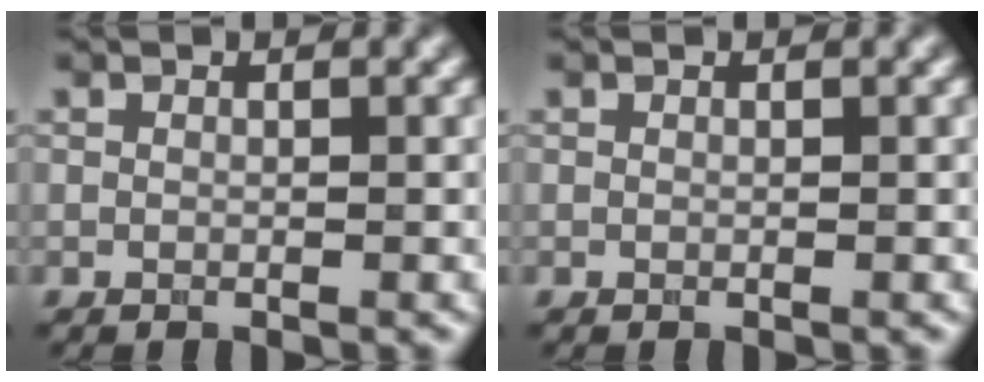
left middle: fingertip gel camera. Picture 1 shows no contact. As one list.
[{"total": 0.0}]